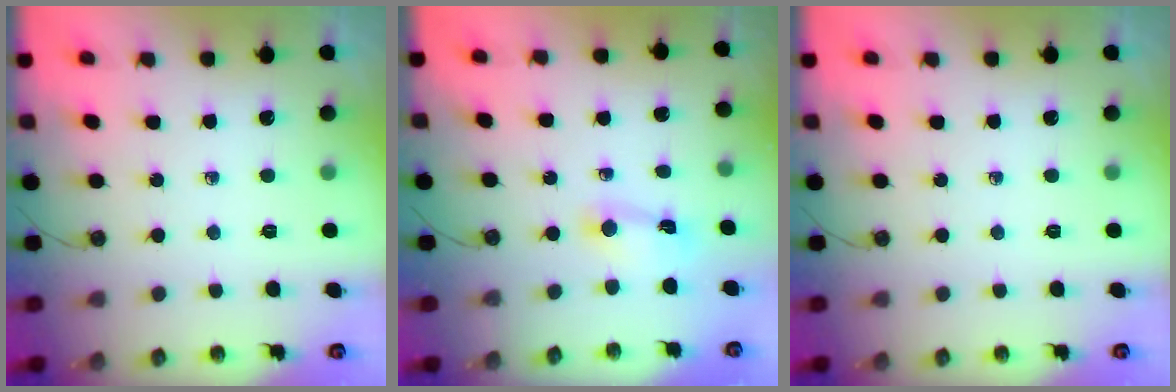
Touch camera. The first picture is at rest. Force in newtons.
{"total": 2.7, "press": 2.7, "slide": 0.3}
{"total": 0.0}